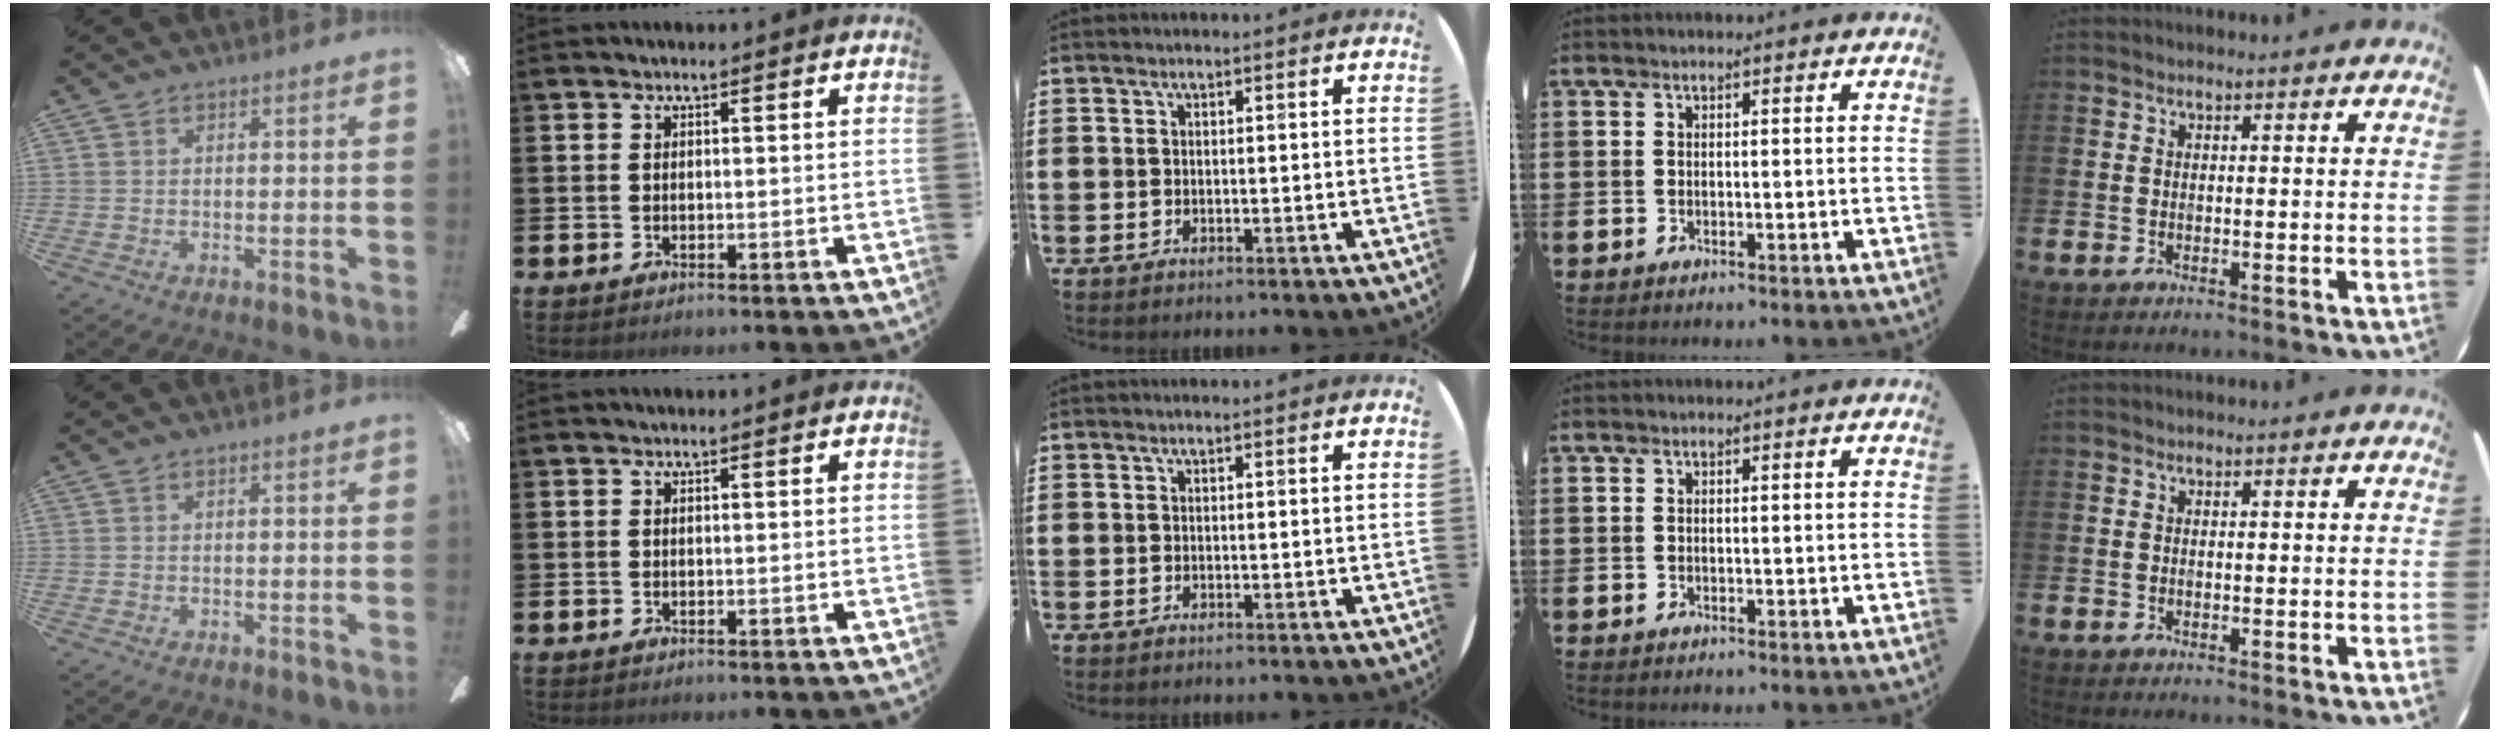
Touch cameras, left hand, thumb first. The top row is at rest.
{}